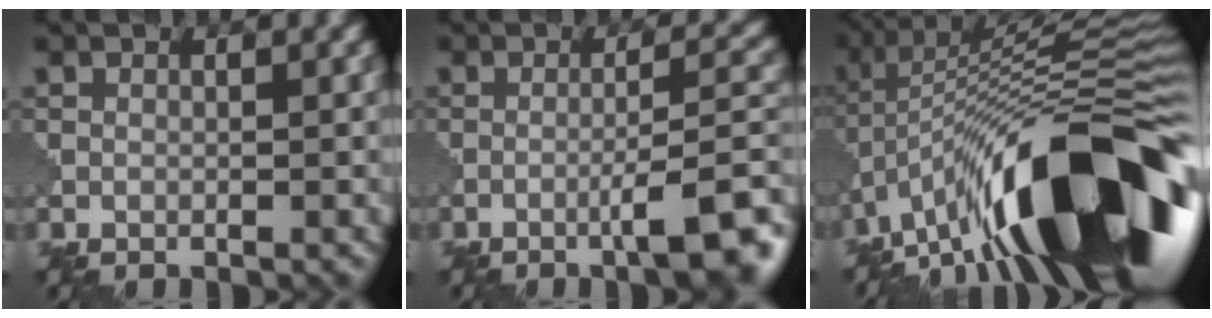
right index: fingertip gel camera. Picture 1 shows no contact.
{"total": 7.0, "force": [-3.4, 1.1, 6.0], "torque": [-0.079, 0.017, -0.058]}
{"total": 17.6, "force": [-7.7, 5.5, 14.8], "torque": [-0.218, 0.040, -0.145]}